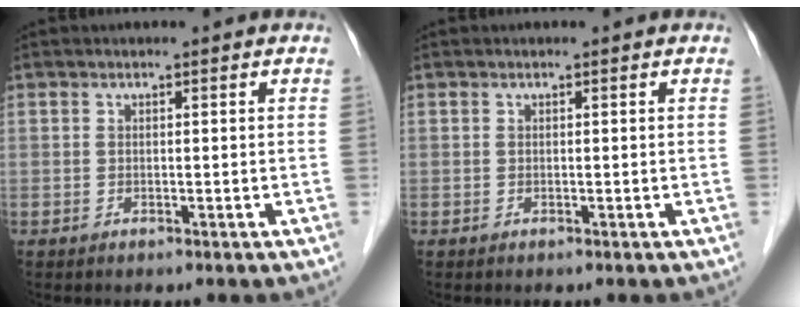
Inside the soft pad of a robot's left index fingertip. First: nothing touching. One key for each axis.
{"total": 0.0}